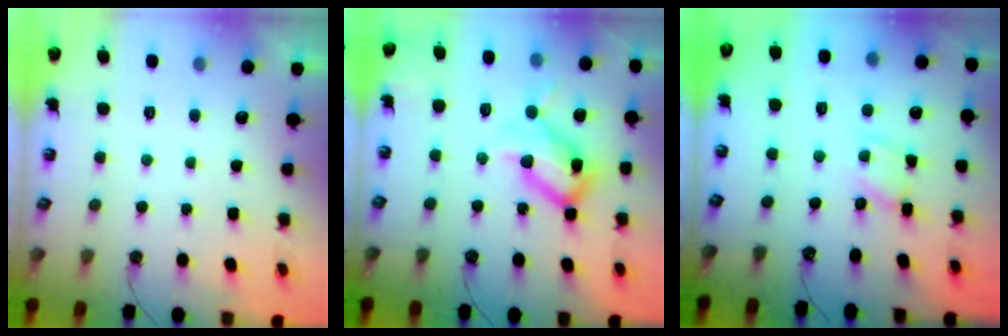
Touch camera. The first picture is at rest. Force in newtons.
{"total": 19.9, "press": 19.9, "slide": 1.7}
{"total": 3.1, "press": 3.1, "slide": 0.1}